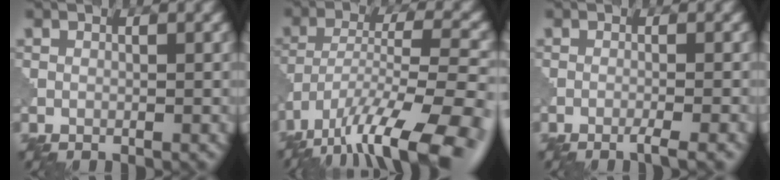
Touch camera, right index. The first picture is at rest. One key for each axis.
{"total": 13.9, "fx": -9.5, "fy": 3.9, "fz": 9.3, "tx": -0.177, "ty": -0.008, "tz": -0.151}
{"total": 2.2, "fx": -1.2, "fy": 0.3, "fz": 1.8, "tx": -0.021, "ty": 0.002, "tz": -0.028}